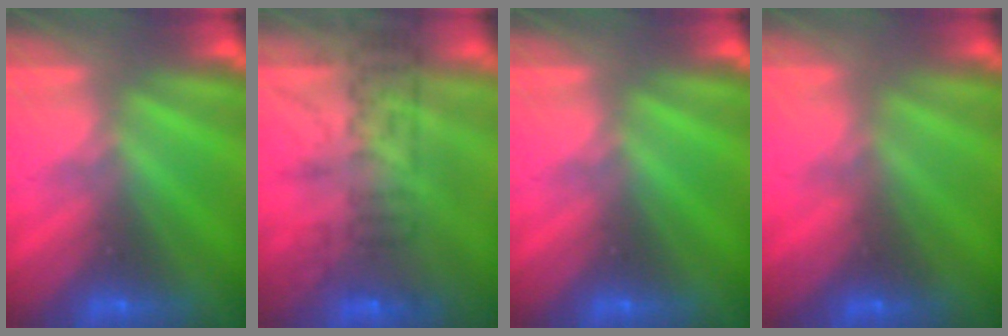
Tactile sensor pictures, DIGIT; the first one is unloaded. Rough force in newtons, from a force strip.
{"total": 9.7}
{"total": 0.0}
{"total": 3.7}